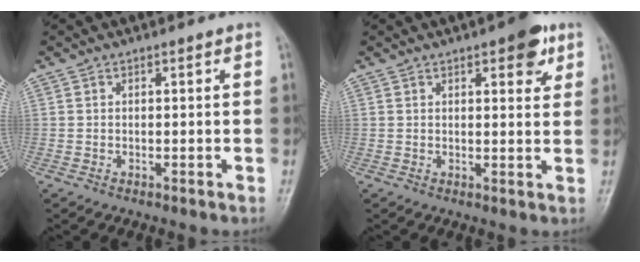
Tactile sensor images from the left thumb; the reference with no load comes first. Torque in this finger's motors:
{"motor_torque": [1.39, 0.87, 0.78, -1.00, 0.01]}